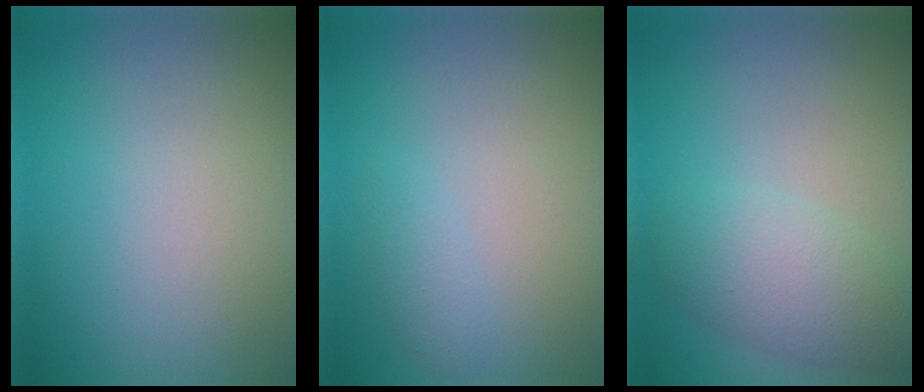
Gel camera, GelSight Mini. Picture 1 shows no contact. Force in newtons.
{"total": 1.1, "press": 1.1, "slide": 0.0}
{"total": 4.3, "press": 4.3, "slide": 0.1}